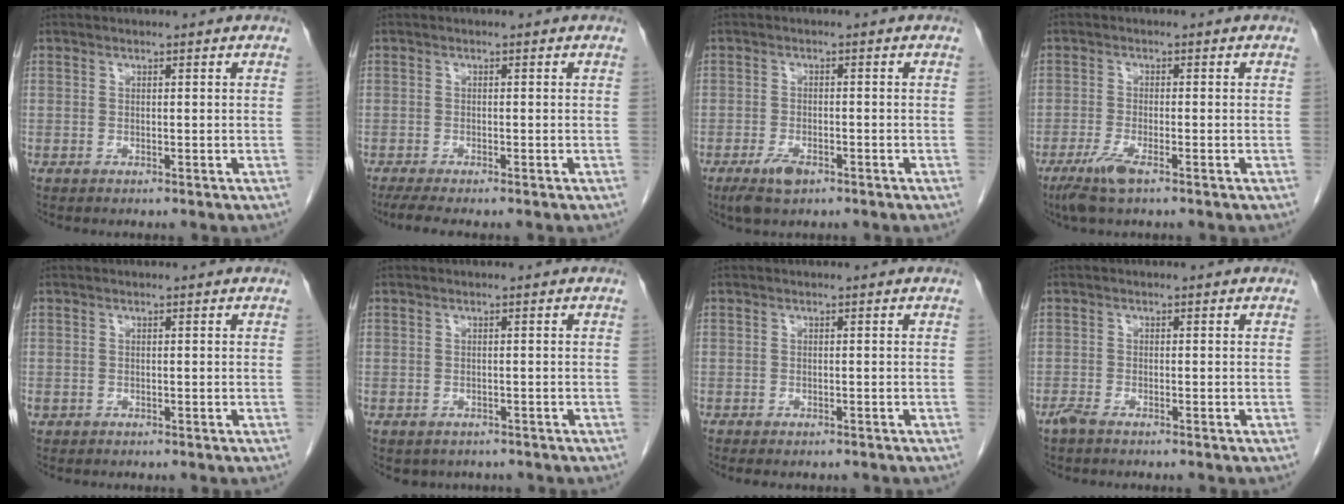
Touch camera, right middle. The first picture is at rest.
{"total": 3.6, "force": [-2.9, 0.3, 2.1], "torque": [-0.036, -0.009, -0.045]}
{"total": 3.8, "force": [-2.3, 1.4, 2.6], "torque": [-0.057, -0.003, -0.037]}
{"total": 4.3, "force": [-2.7, 0.5, 3.3], "torque": [-0.075, -0.012, -0.052]}
{"total": 0.5, "force": [-0.2, 0.5, 0.1], "torque": [-0.005, 0.003, 0.001]}
{"total": 2.8, "force": [-2.2, 1.8, 0.5], "torque": [-0.005, 0.004, -0.023]}
{"total": 2.8, "force": [-2.4, 1.1, 1.0], "torque": [-0.010, -0.004, -0.025]}
{"total": 1.7, "force": [-1.4, 0.3, 1.0], "torque": [-0.025, -0.003, -0.027]}